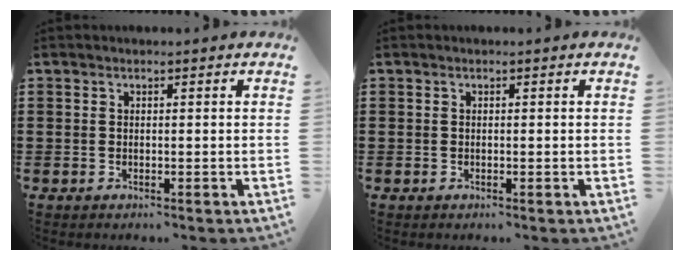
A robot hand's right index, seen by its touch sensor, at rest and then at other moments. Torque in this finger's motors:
{"motor_torque": [0.48, 0.44, 0.00, 0.00]}